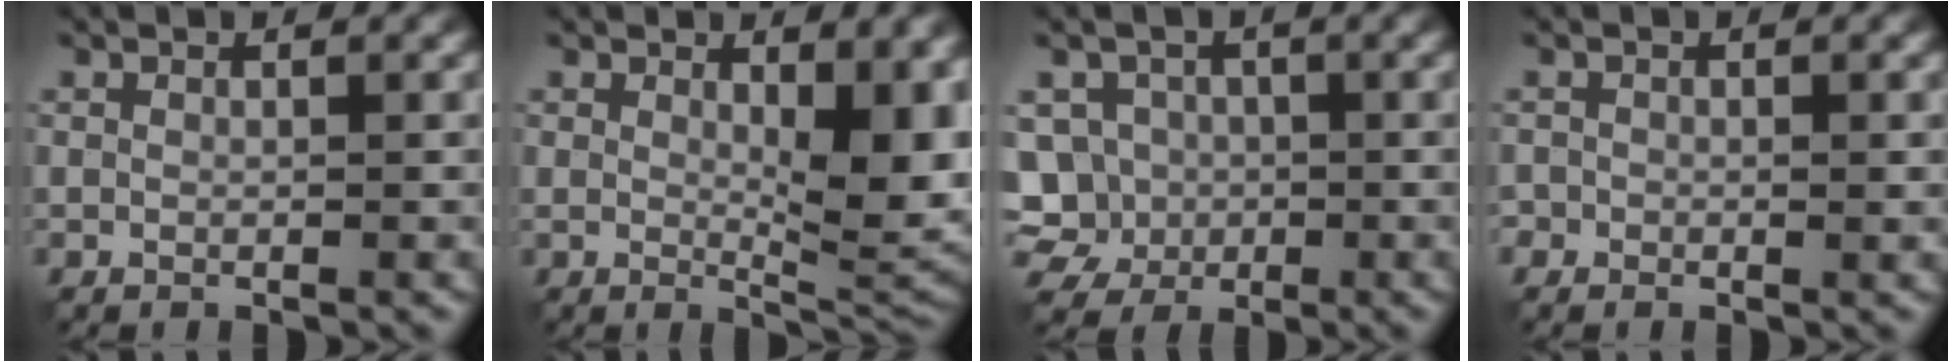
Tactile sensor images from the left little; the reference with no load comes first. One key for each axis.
{"total": 8.7, "fx": 1.9, "fy": 3.5, "fz": 7.8, "tx": -0.102, "ty": -0.009, "tz": 0.032}
{"total": 7.7, "fx": -0.8, "fy": 7.2, "fz": 2.7, "tx": -0.070, "ty": 0.011, "tz": -0.045}
{"total": 0.5, "fx": -0.1, "fy": 0.5, "fz": 0.2, "tx": -0.003, "ty": -0.004, "tz": 0.000}